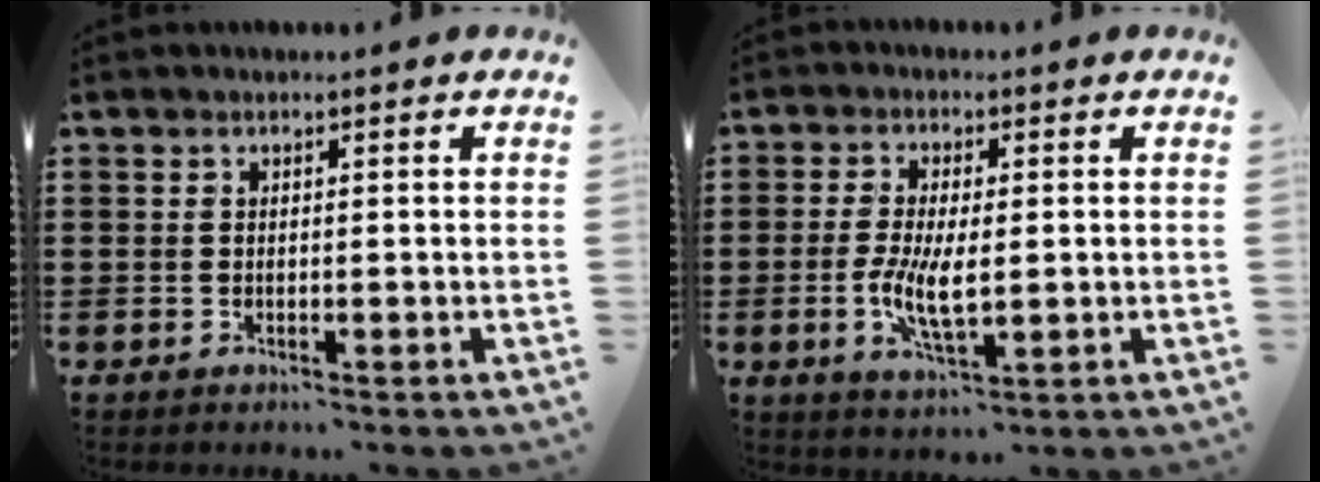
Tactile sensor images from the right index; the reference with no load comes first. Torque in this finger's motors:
{"motor_torque": [2.14, 0.00, 0.35, 0.17]}